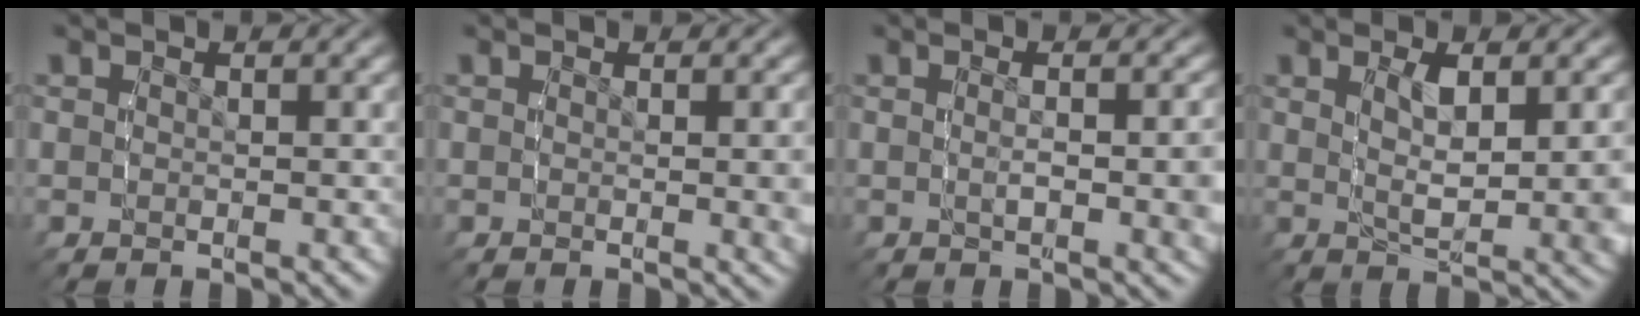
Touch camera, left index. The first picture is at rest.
{"total": 1.0, "force": [0.2, 0.2, 1.0], "torque": [-0.009, -0.003, 0.002]}
{"total": 1.9, "force": [0.1, -0.1, 1.9], "torque": [-0.025, 0.000, 0.000]}
{"total": 3.7, "force": [1.3, 0.3, 3.4], "torque": [-0.050, -0.009, 0.026]}